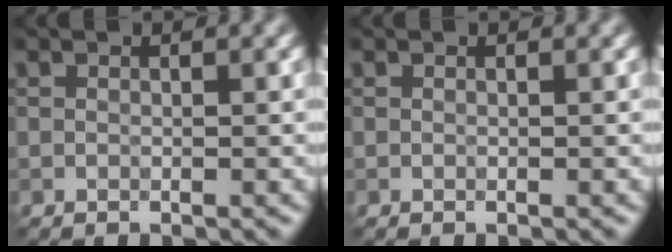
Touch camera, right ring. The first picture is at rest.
{"total": 0.0}